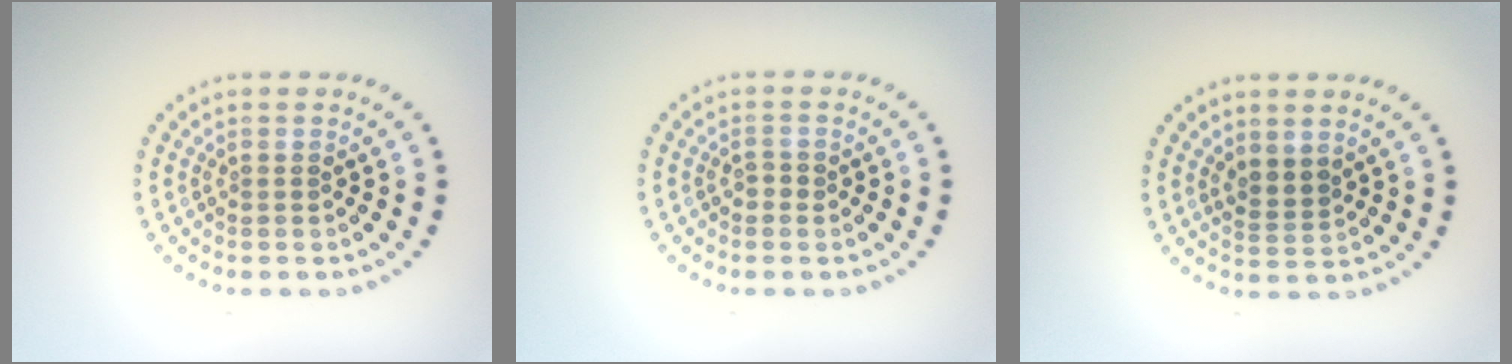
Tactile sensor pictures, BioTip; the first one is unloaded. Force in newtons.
{"total": 0.9, "press": 0.9, "slide": 0.3}
{"total": 1.8, "press": 1.4, "slide": 1.1}